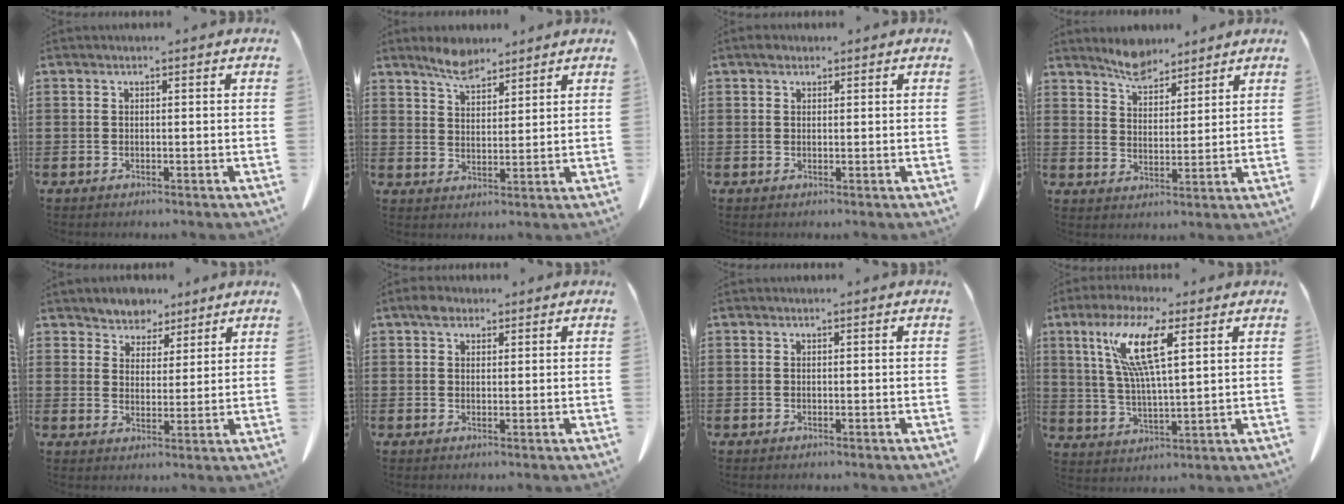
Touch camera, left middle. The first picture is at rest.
{"total": 5.3, "force": [4.7, 1.7, 2.0], "torque": [-0.051, -0.007, 0.088]}
{"total": 1.1, "force": [0.8, 0.7, 0.3], "torque": [0.000, 0.000, 0.012]}
{"total": 5.3, "force": [4.9, 1.8, 1.1], "torque": [-0.038, -0.010, 0.093]}
{"total": 4.3, "force": [3.8, 2.0, -0.5], "torque": [-0.013, -0.014, 0.068]}
{"total": 2.5, "force": [1.7, 1.5, 1.1], "torque": [-0.018, 0.004, 0.029]}
{"total": 0.0}
{"total": 10.3, "force": [5.2, 2.0, 8.7], "torque": [-0.189, -0.002, 0.086]}